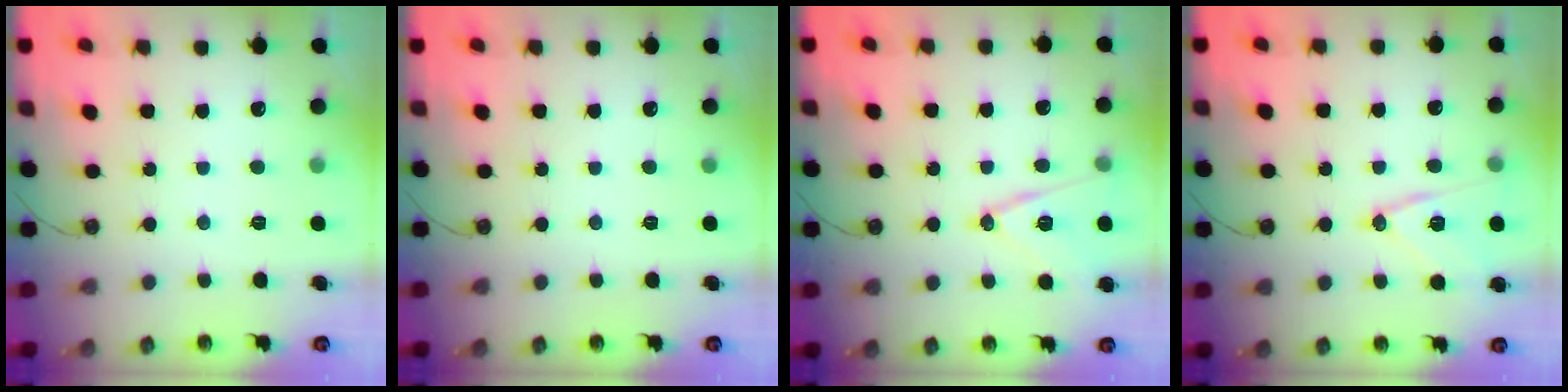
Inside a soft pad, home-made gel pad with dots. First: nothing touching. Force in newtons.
{"total": 0.0}
{"total": 13.4, "press": 12.9, "slide": 3.4}
{"total": 12.3, "press": 11.9, "slide": 2.8}